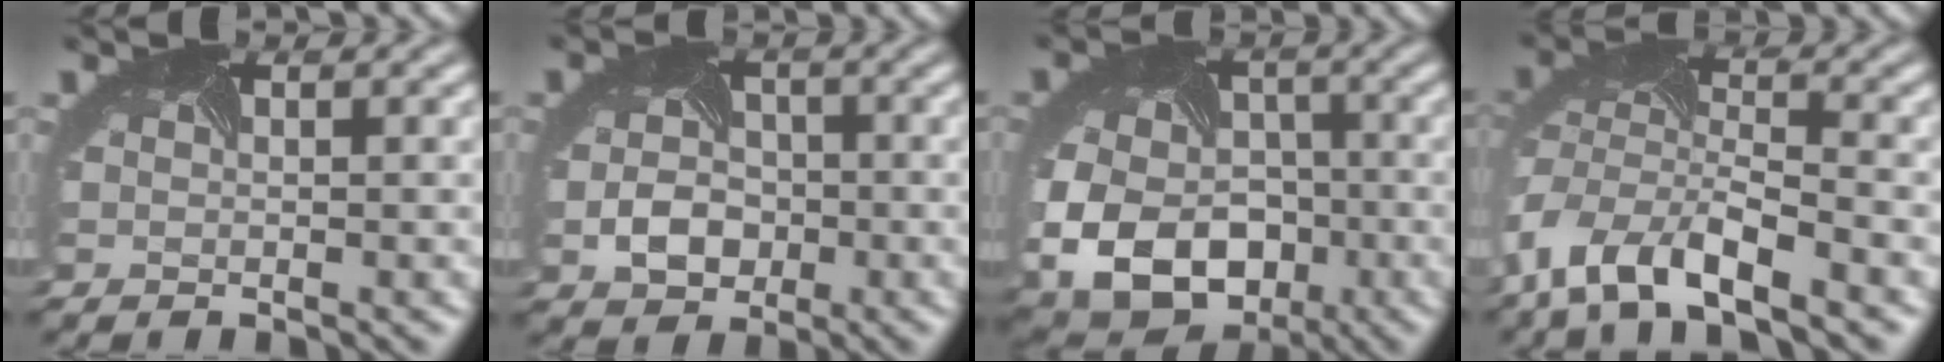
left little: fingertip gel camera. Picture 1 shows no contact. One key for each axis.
{"total": 4.0, "fx": -1.2, "fy": 3.1, "fz": 2.2, "tx": -0.045, "ty": -0.008, "tz": -0.020}
{"total": 12.6, "fx": -3.9, "fy": 9.3, "fz": 7.6, "tx": -0.148, "ty": -0.045, "tz": -0.049}
{"total": 9.6, "fx": -6.3, "fy": 3.5, "fz": 6.3, "tx": -0.127, "ty": -0.017, "tz": -0.117}